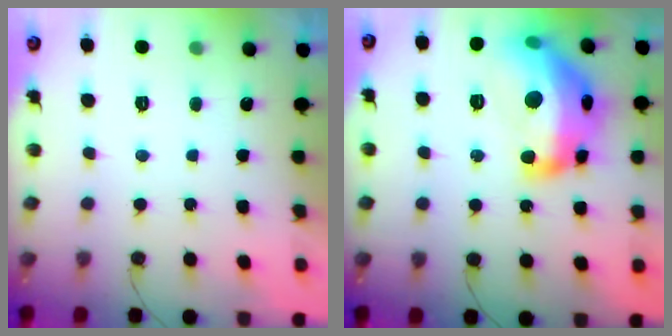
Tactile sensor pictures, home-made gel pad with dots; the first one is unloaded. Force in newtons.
{"total": 23.9, "press": 23.8, "slide": 1.5}